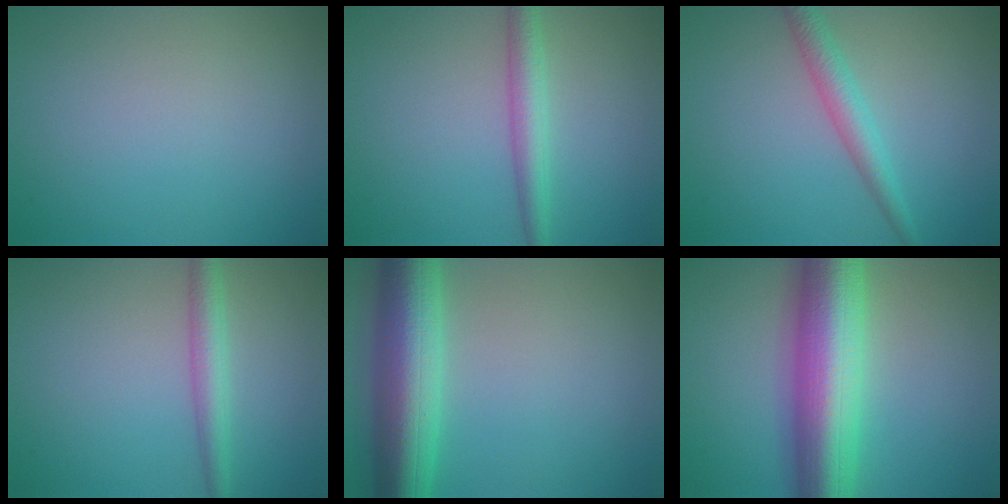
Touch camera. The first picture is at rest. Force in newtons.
{"total": 2.9, "press": 2.9, "slide": 0.1}
{"total": 2.7, "press": 2.7, "slide": 0.1}
{"total": 2.7, "press": 2.7, "slide": 0.1}
{"total": 8.9, "press": 8.9, "slide": 0.2}
{"total": 12.2, "press": 12.2, "slide": 0.1}